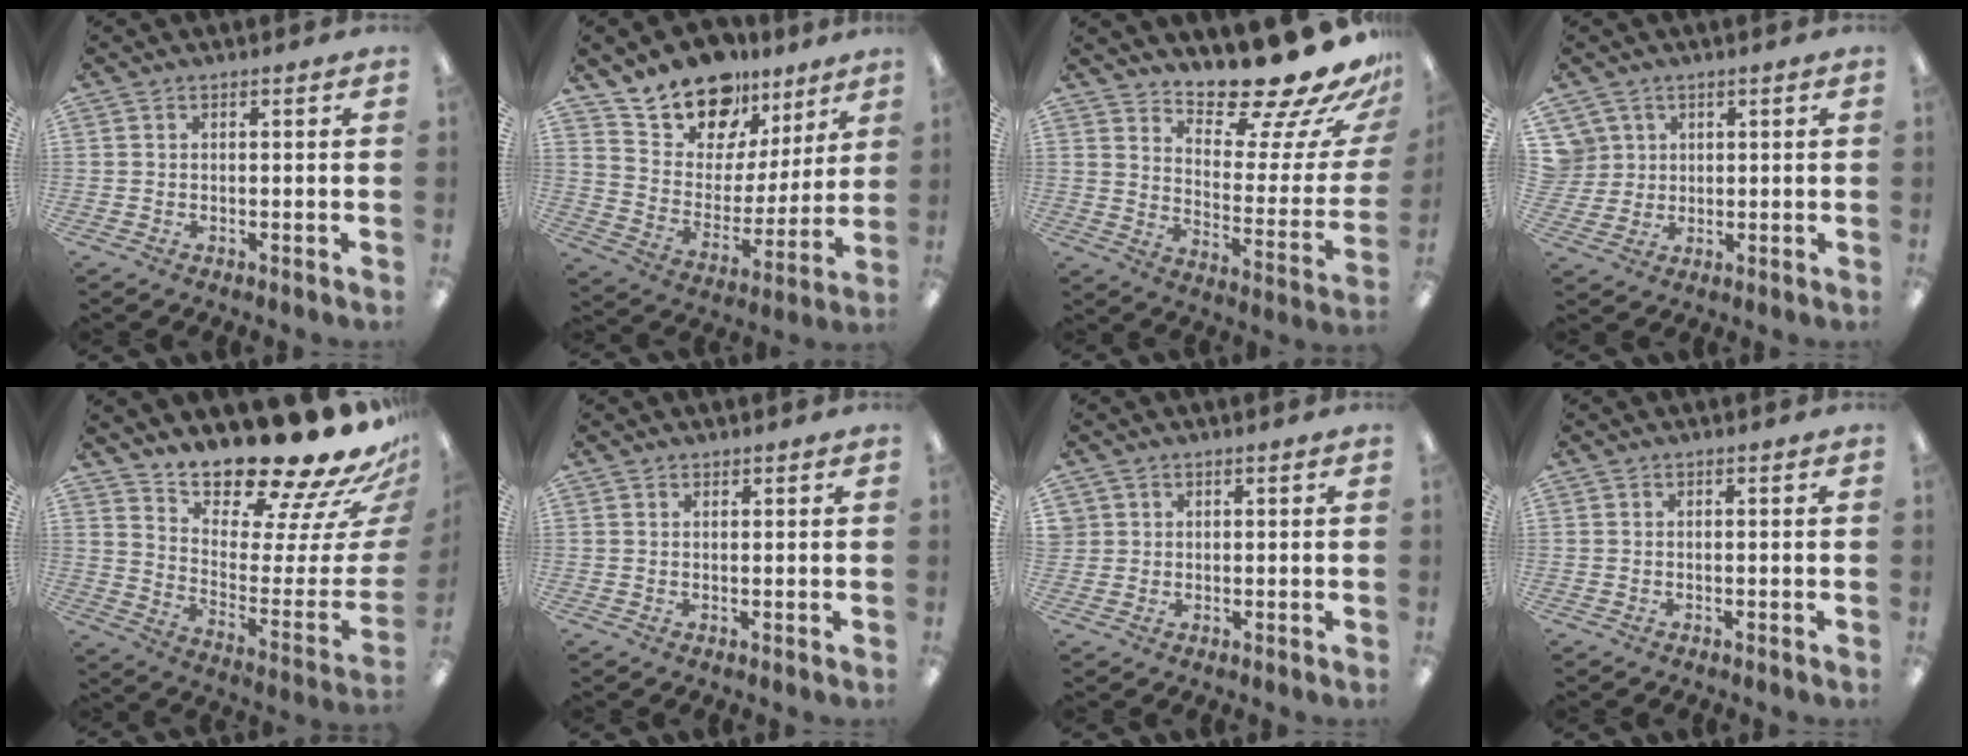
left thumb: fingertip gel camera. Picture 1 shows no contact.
{"total": 16.3, "force": [13.5, 8.5, 3.4], "torque": [-0.082, -0.108, 0.249]}
{"total": 18.3, "force": [16.2, 3.7, 7.8], "torque": [-0.089, -0.142, 0.262]}
{"total": 5.2, "force": [2.2, 4.7, 0.0], "torque": [-0.016, -0.001, 0.044]}
{"total": 21.3, "force": [19.0, 4.7, 8.4], "torque": [-0.106, -0.167, 0.314]}
{"total": 0.8, "force": [0.8, 0.3, 0.1], "torque": [-0.002, 0.001, 0.014]}
{"total": 1.8, "force": [0.7, 1.7, -0.1], "torque": [-0.002, 0.002, 0.013]}
{"total": 0.0}